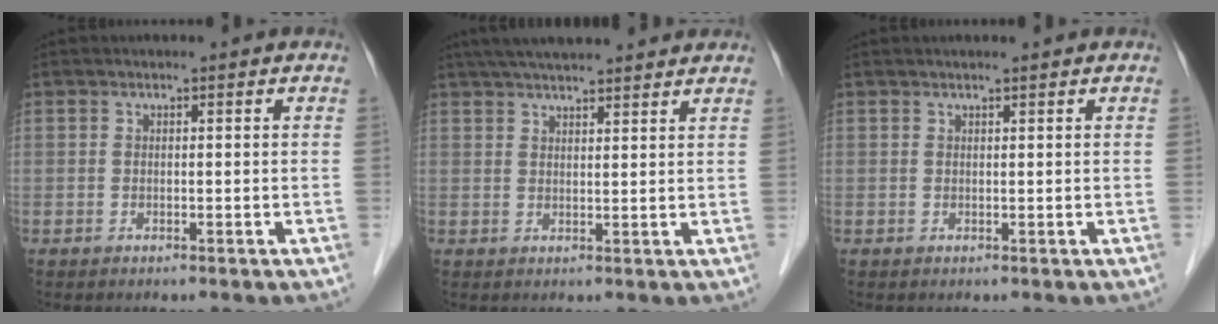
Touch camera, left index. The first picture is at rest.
{"total": 13.3, "force": [11.5, 1.8, 6.3], "torque": [-0.098, 0.045, 0.164]}
{"total": 1.7, "force": [1.4, 0.0, 1.0], "torque": [-0.012, 0.014, 0.023]}